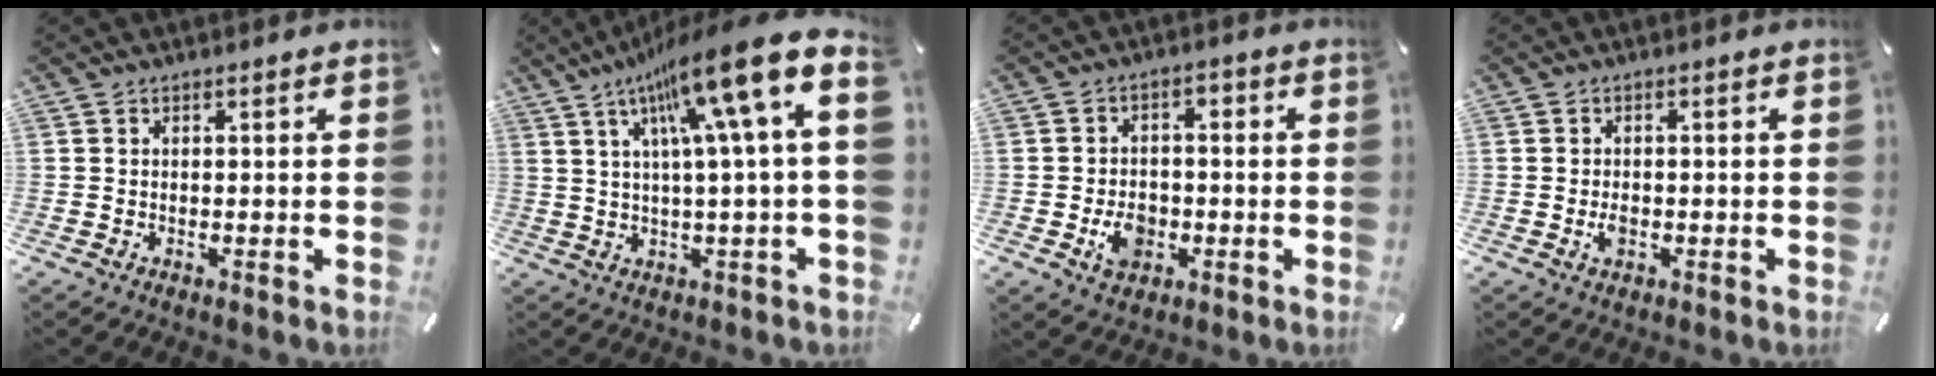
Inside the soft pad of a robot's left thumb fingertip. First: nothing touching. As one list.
[{"total": 16.8, "force": [7.5, 1.4, 15.0], "torque": [-0.252, -0.045, 0.108]}, {"total": 7.9, "force": [-2.3, 6.2, 4.3], "torque": [-0.074, 0.011, -0.041]}, {"total": 2.3, "force": [-0.6, 1.4, 1.7], "torque": [-0.038, 0.000, -0.013]}]